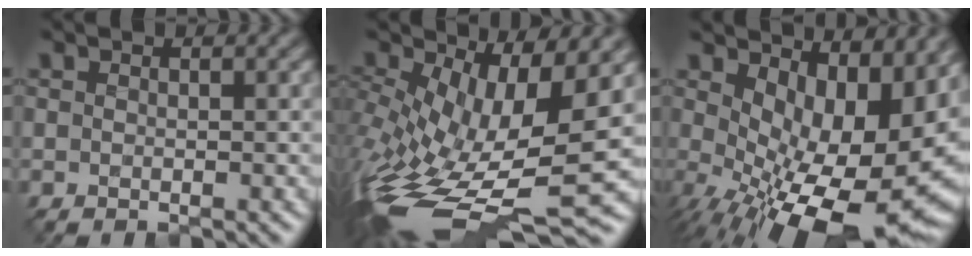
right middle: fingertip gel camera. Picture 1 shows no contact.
{"total": 12.0, "force": [-2.7, 4.9, 10.6], "torque": [-0.224, -0.023, -0.035]}
{"total": 15.7, "force": [-0.5, 8.4, 13.2], "torque": [-0.171, -0.037, 0.021]}